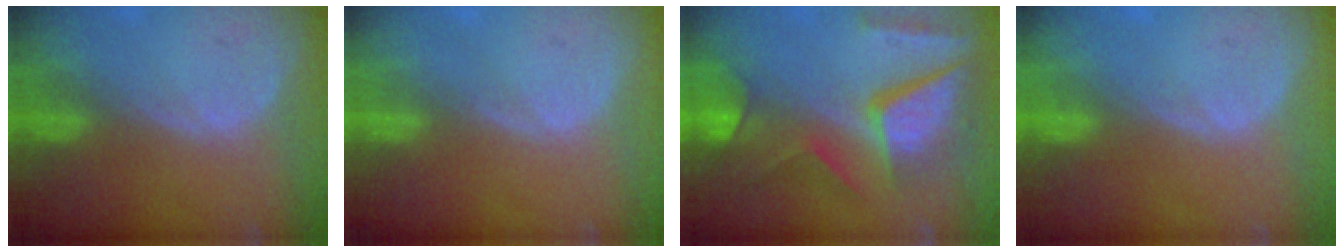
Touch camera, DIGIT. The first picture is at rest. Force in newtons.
{"total": 0.0}
{"total": 11.8, "press": 9.8, "slide": 6.6}
{"total": 0.0}